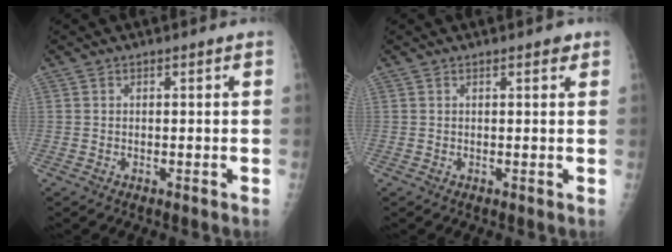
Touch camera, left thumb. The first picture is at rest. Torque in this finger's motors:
{"motor_torque": [0.51, 0.29, 0.24, -0.27, 0.00]}